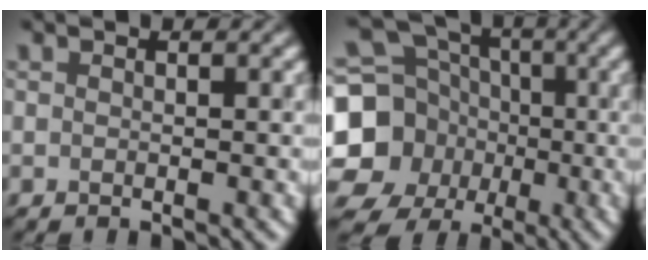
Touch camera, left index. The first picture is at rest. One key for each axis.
{"total": 13.2, "fx": -2.0, "fy": 12.0, "fz": 5.1, "tx": -0.134, "ty": -0.015, "tz": -0.060}